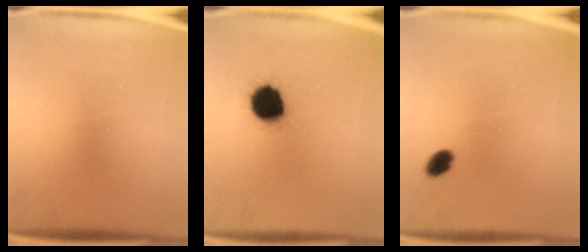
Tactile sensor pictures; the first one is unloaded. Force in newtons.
{"total": 12.3}
{"total": 2.8}